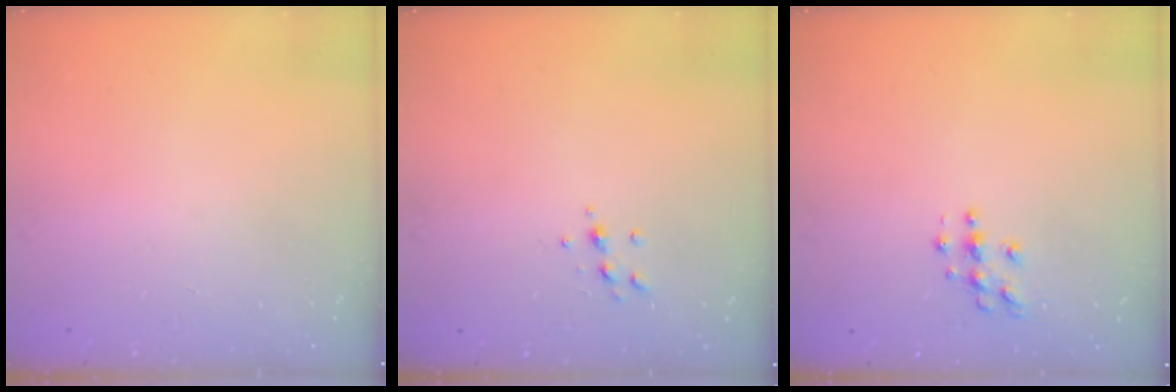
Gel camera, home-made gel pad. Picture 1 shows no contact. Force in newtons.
{"total": 5.8, "press": 5.8, "slide": 0.6}
{"total": 4.5, "press": 4.4, "slide": 0.4}